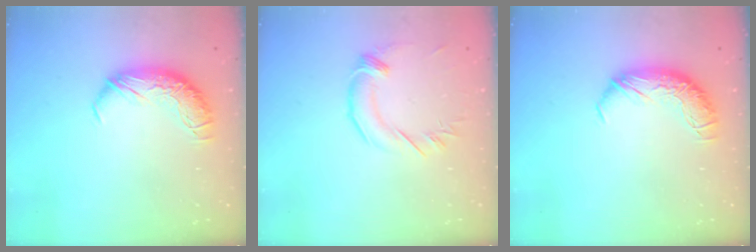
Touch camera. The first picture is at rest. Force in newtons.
{"total": 1.6, "press": 1.6, "slide": 0.3}
{"total": 0.0}